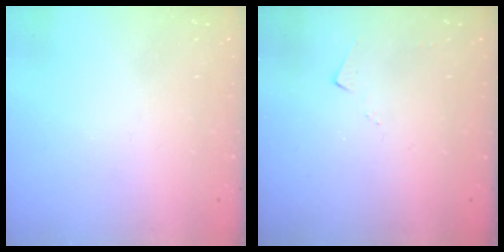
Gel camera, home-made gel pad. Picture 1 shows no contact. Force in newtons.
{"total": 3.4, "press": 3.3, "slide": 0.4}